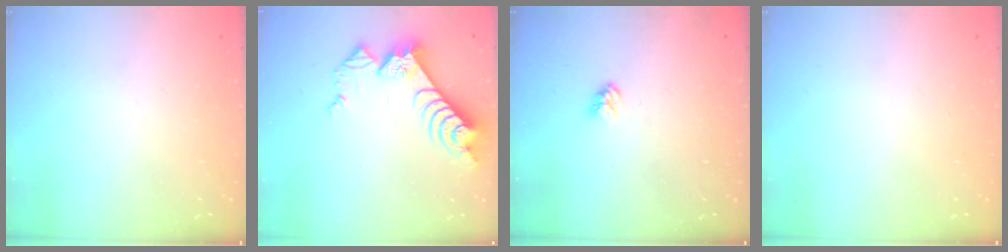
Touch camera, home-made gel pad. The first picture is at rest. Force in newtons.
{"total": 10.2, "press": 10.2, "slide": 1.2}
{"total": 3.3, "press": 3.3, "slide": 0.5}
{"total": 0.0}